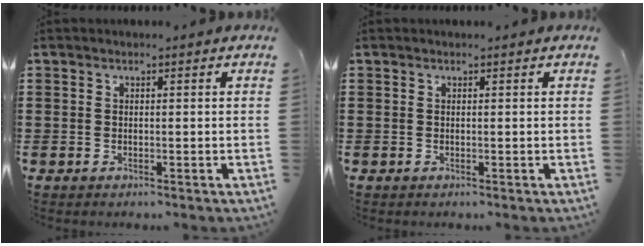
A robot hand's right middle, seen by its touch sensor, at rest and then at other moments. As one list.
[{"total": 0.0}]